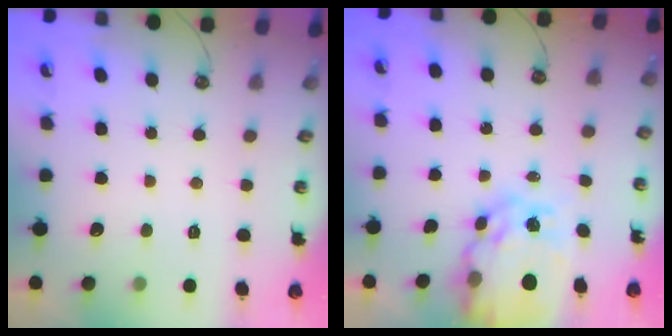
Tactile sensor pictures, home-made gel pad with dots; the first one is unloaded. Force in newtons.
{"total": 14.2, "press": 14.2, "slide": 1.0}